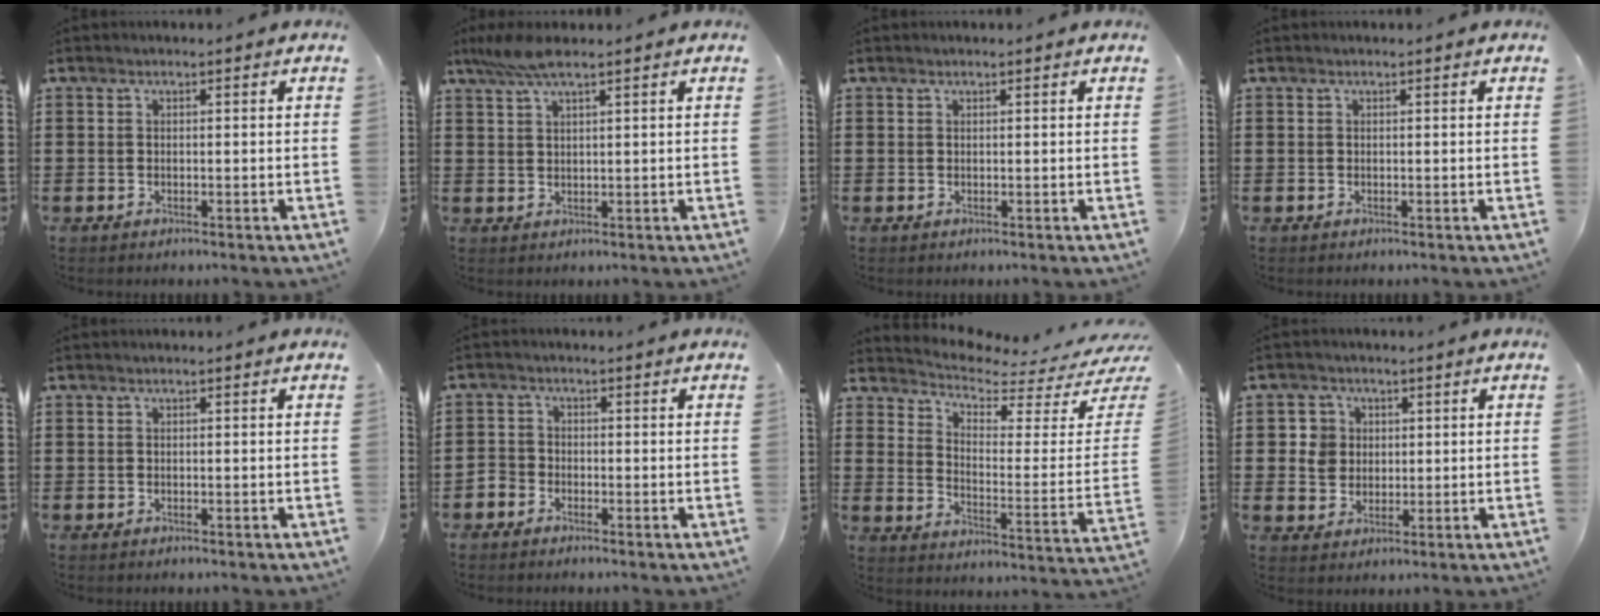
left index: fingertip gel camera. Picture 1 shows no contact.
{"total": 4.6, "force": [3.0, 0.8, 3.4], "torque": [-0.071, 0.001, 0.055]}
{"total": 0.0}
{"total": 0.0}
{"total": 0.0}
{"total": 2.0, "force": [-1.6, 1.2, 0.1], "torque": [-0.009, 0.003, -0.036]}
{"total": 3.7, "force": [3.5, 0.4, 1.2], "torque": [-0.041, -0.047, 0.051]}
{"total": 4.2, "force": [1.2, 4.0, 0.5], "torque": [-0.024, 0.010, 0.018]}